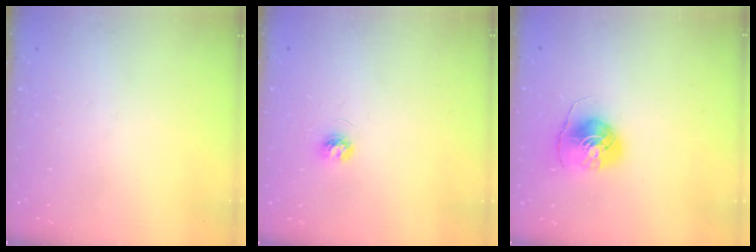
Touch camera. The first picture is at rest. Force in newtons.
{"total": 3.7, "press": 3.7, "slide": 0.3}
{"total": 8.3, "press": 8.3, "slide": 0.4}